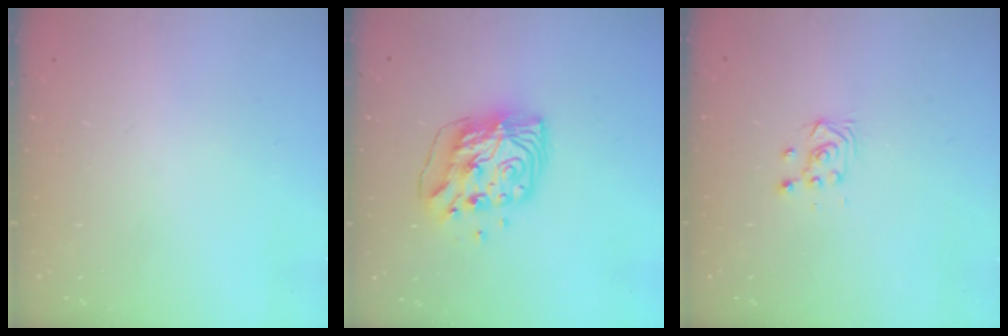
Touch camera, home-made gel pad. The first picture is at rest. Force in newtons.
{"total": 10.6, "press": 10.5, "slide": 1.6}
{"total": 4.1, "press": 4.0, "slide": 1.0}